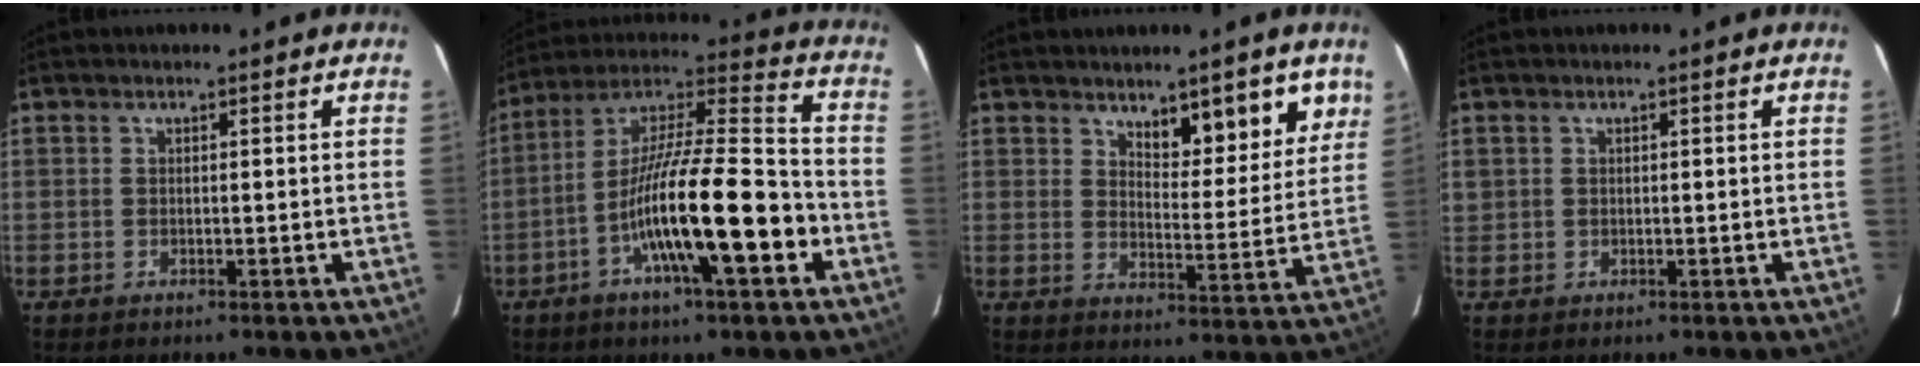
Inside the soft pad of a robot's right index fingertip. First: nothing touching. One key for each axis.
{"total": 18.6, "fx": -6.3, "fy": 2.1, "fz": 17.3, "tx": -0.310, "ty": -0.001, "tz": -0.108}
{"total": 9.1, "fx": 6.0, "fy": 3.1, "fz": 6.1, "tx": -0.068, "ty": -0.007, "tz": 0.090}
{"total": 1.2, "fx": 0.5, "fy": 1.1, "fz": 0.2, "tx": 0.004, "ty": 0.009, "tz": 0.008}